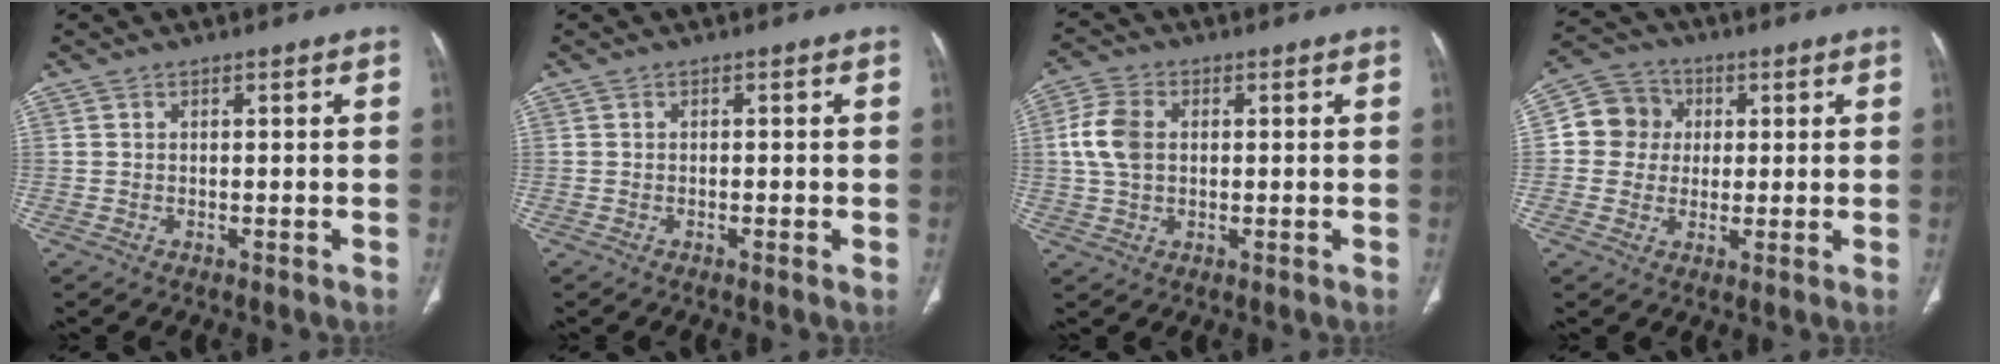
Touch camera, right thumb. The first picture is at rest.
{"total": 1.2, "force": [-0.3, 0.3, 1.1], "torque": [-0.017, -0.001, -0.004]}
{"total": 6.9, "force": [0.6, 4.8, 4.9], "torque": [-0.109, 0.012, 0.012]}
{"total": 8.4, "force": [1.0, 8.0, 2.3], "torque": [-0.012, 0.013, 0.008]}